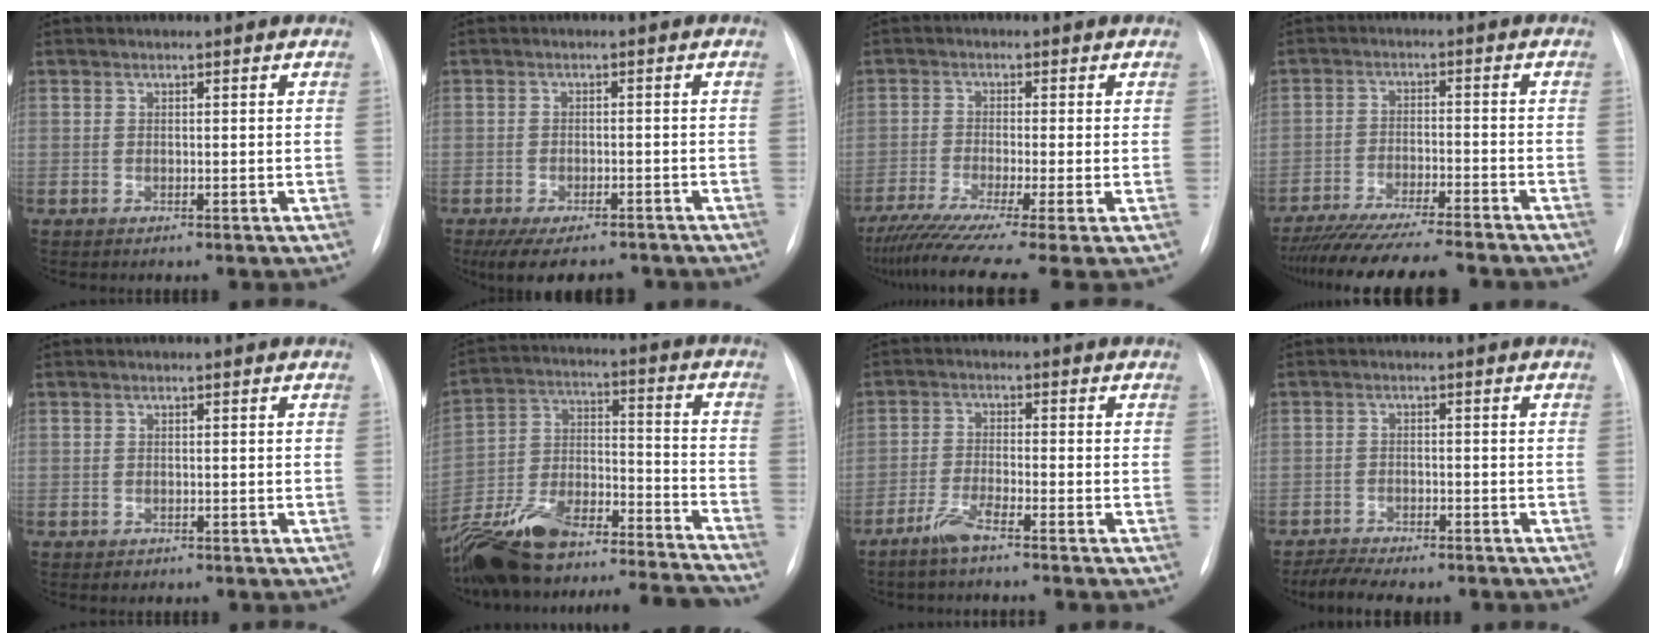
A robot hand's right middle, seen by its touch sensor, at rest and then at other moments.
{"total": 9.8, "force": [-8.4, 3.1, 4.0], "torque": [-0.060, -0.005, -0.113]}
{"total": 12.1, "force": [-8.8, -0.5, 8.3], "torque": [-0.147, -0.033, -0.145]}
{"total": 17.5, "force": [-15.7, 0.9, 7.7], "torque": [-0.130, -0.031, -0.233]}
{"total": 0.6, "force": [-0.4, 0.4, 0.1], "torque": [-0.004, 0.002, -0.004]}
{"total": 24.8, "force": [-22.2, 3.6, 10.5], "torque": [-0.179, 0.025, -0.353]}
{"total": 4.1, "force": [-3.3, -0.1, 2.5], "torque": [-0.060, -0.009, -0.072]}
{"total": 7.4, "force": [-6.5, 1.9, 2.9], "torque": [-0.042, -0.005, -0.097]}